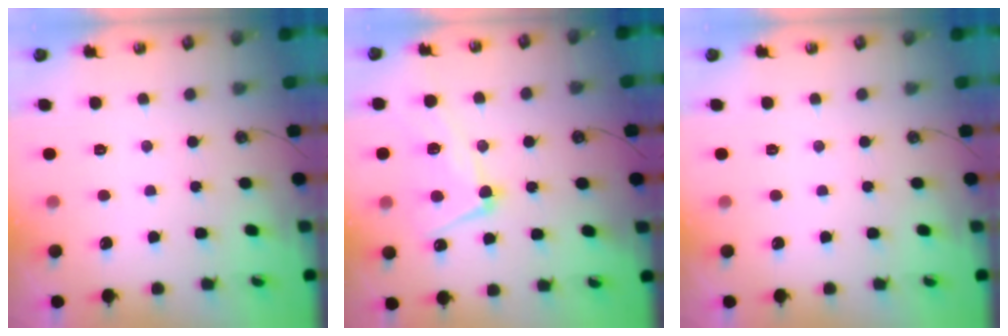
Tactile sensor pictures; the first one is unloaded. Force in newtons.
{"total": 8.5, "press": 8.5, "slide": 1.0}
{"total": 0.0}